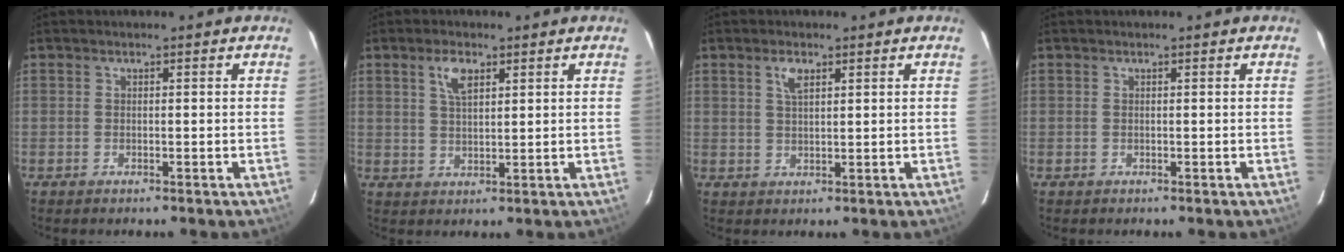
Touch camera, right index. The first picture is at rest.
{"total": 4.4, "force": [2.3, 2.0, 3.3], "torque": [-0.060, 0.007, 0.044]}
{"total": 2.9, "force": [1.5, 1.2, 2.1], "torque": [-0.040, 0.004, 0.029]}
{"total": 0.0}